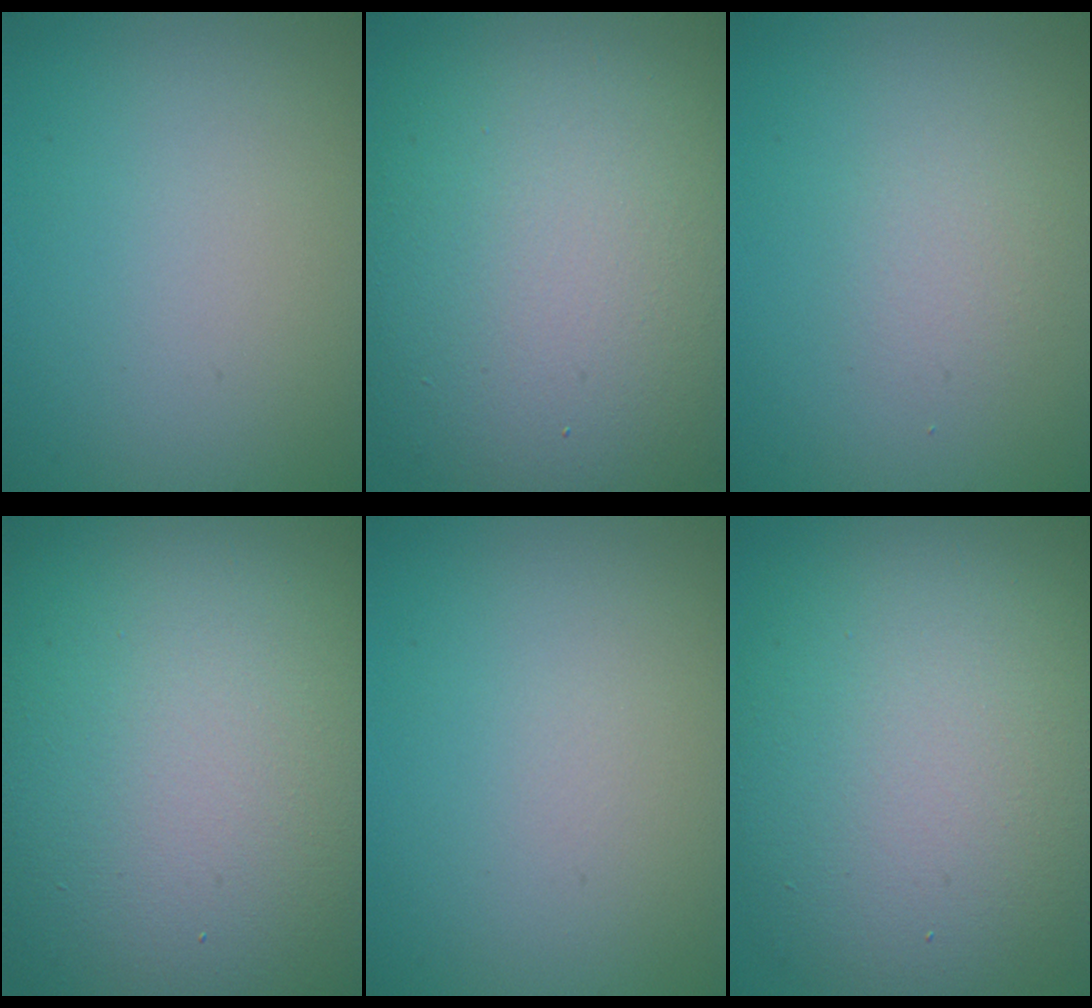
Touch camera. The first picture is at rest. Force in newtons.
{"total": 15.6, "press": 15.6, "slide": 0.7}
{"total": 1.3, "press": 1.3, "slide": 0.1}
{"total": 21.6, "press": 21.6, "slide": 0.7}
{"total": 0.0}
{"total": 13.4, "press": 13.3, "slide": 0.8}